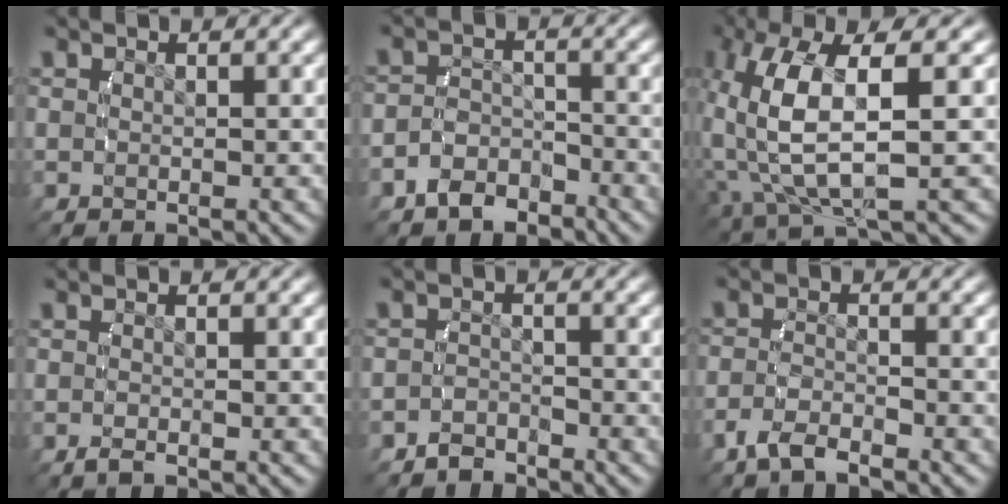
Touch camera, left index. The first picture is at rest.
{"total": 4.2, "force": [-3.1, 2.7, 1.3], "torque": [-0.024, -0.011, -0.053]}
{"total": 9.2, "force": [0.8, 4.8, 7.9], "torque": [-0.187, -0.010, 0.026]}
{"total": 1.0, "force": [-0.7, -0.4, 0.5], "torque": [-0.013, -0.002, -0.011]}
{"total": 2.3, "force": [-2.2, 0.8, 0.0], "torque": [-0.004, -0.012, -0.035]}
{"total": 2.6, "force": [-2.2, 0.5, 1.3], "torque": [-0.030, -0.006, -0.037]}